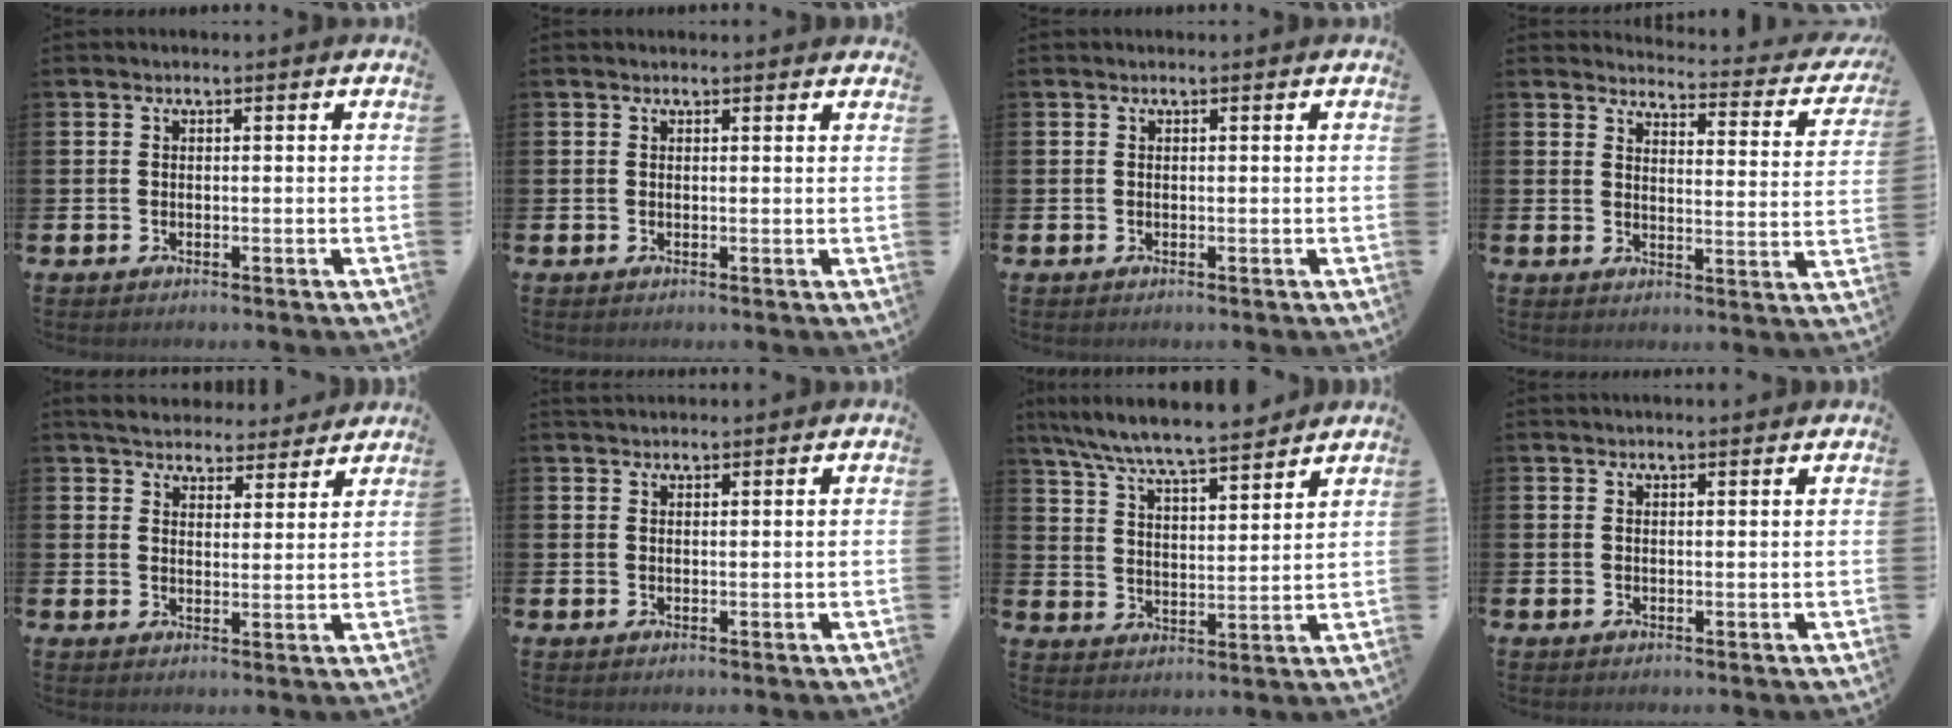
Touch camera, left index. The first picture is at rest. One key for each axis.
{"total": 0.7, "fx": 0.7, "fy": 0.1, "fz": 0.1, "tx": 0.008, "ty": -0.003, "tz": 0.011}
{"total": 0.0}
{"total": 3.0, "fx": 2.9, "fy": 0.6, "fz": 0.7, "tx": -0.016, "ty": -0.035, "tz": 0.040}
{"total": 4.9, "fx": 4.7, "fy": 1.2, "fz": 0.1, "tx": -0.019, "ty": -0.029, "tz": 0.082}
{"total": 1.5, "fx": 1.4, "fy": 0.4, "fz": 0.0, "tx": 0.007, "ty": -0.003, "tz": 0.025}
{"total": 7.6, "fx": 7.3, "fy": 0.1, "fz": 2.2, "tx": -0.075, "ty": -0.049, "tz": 0.128}
{"total": 1.1, "fx": 1.1, "fy": 0.0, "fz": 0.2, "tx": 0.006, "ty": -0.004, "tz": 0.018}